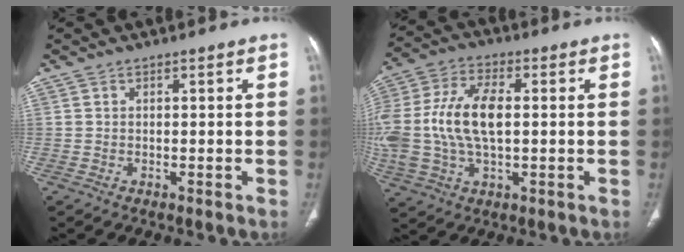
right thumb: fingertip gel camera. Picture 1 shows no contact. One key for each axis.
{"total": 18.3, "fx": 0.4, "fy": 10.2, "fz": 15.2, "tx": -0.354, "ty": 0.013, "tz": 0.010}